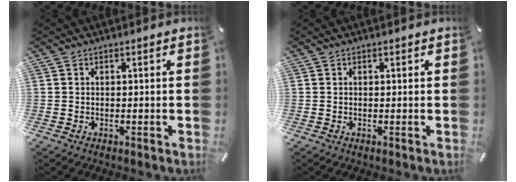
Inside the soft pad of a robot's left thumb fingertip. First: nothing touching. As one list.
[{"total": 0.0}]